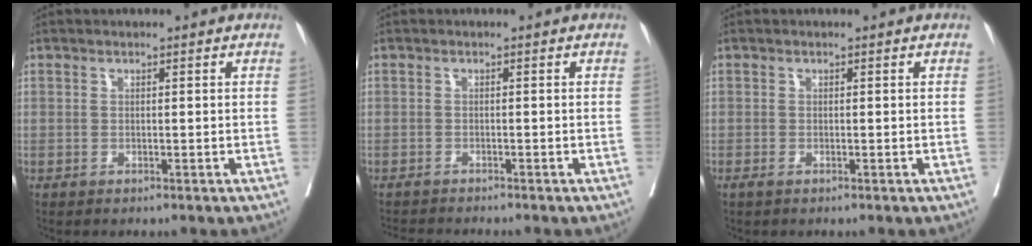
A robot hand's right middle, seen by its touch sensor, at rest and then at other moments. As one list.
[{"total": 3.1, "force": [-3.0, -0.7, 0.3], "torque": [-0.001, -0.015, -0.050]}, {"total": 0.6, "force": [-0.5, 0.1, 0.4], "torque": [-0.010, -0.002, -0.008]}]